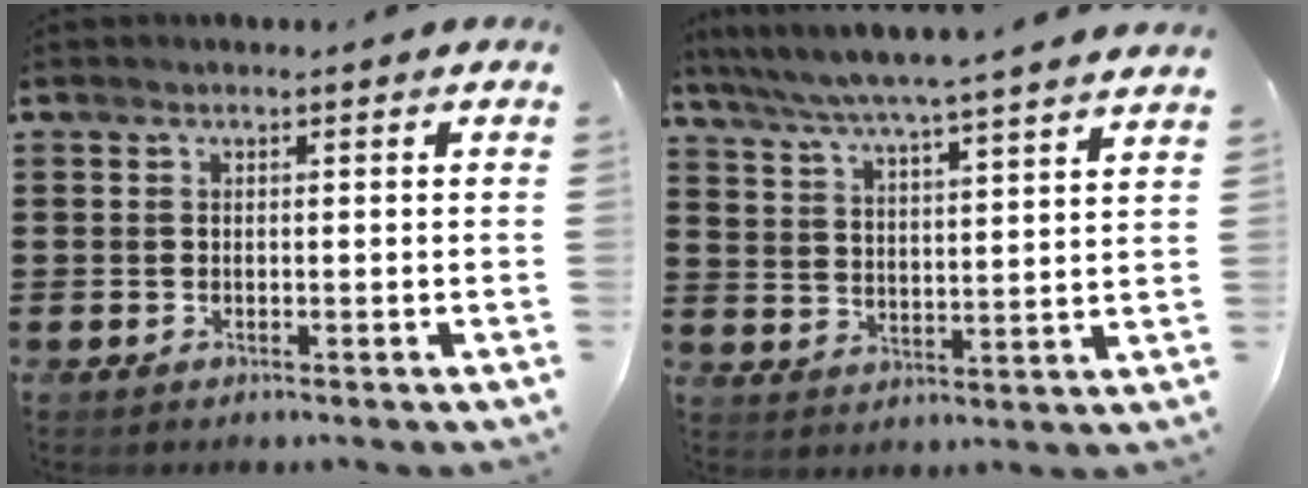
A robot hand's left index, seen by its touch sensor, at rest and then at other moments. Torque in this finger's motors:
{"motor_torque": [2.14, 0.00, 1.05, 0.21]}